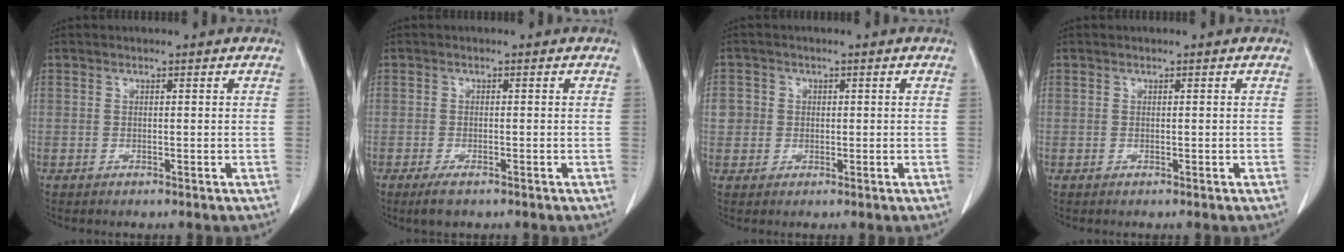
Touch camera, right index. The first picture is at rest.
{"total": 2.7, "force": [-1.8, 0.7, 1.8], "torque": [-0.038, -0.006, -0.029]}
{"total": 3.1, "force": [0.3, 3.1, 0.4], "torque": [0.006, 0.009, 0.005]}
{"total": 0.0}